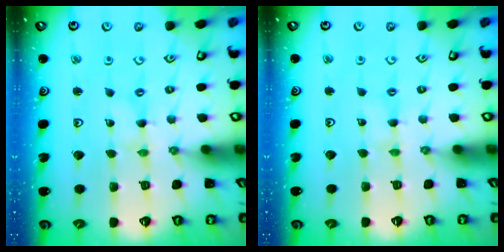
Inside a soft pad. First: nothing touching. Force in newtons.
{"total": 1.4, "press": 1.3, "slide": 0.2}